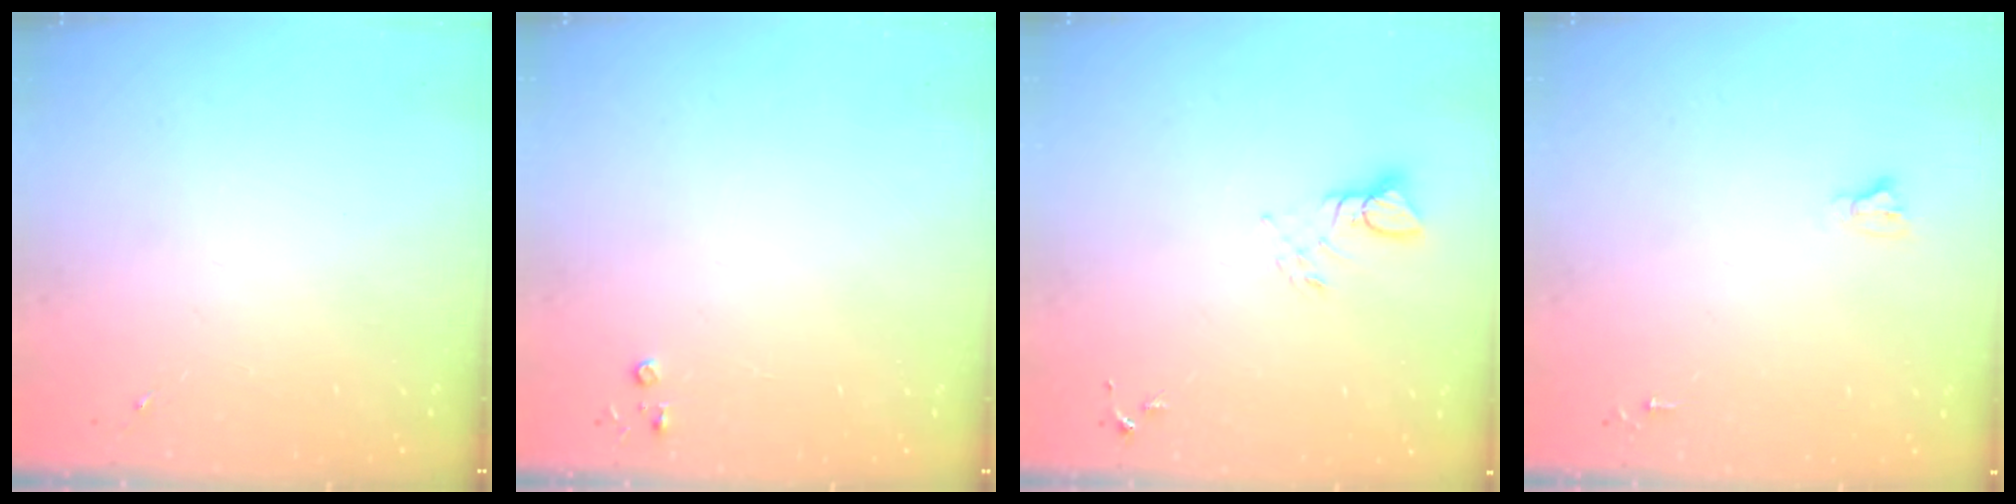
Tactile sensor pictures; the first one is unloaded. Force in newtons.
{"total": 2.8, "press": 2.8, "slide": 0.3}
{"total": 4.1, "press": 4.1, "slide": 0.4}
{"total": 2.7, "press": 2.7, "slide": 0.2}